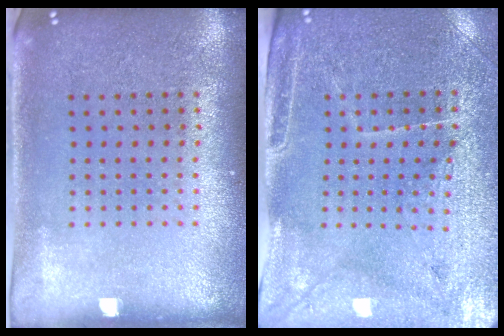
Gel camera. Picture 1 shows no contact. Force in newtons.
{"total": 3.3, "press": 3.2, "slide": 1.0}